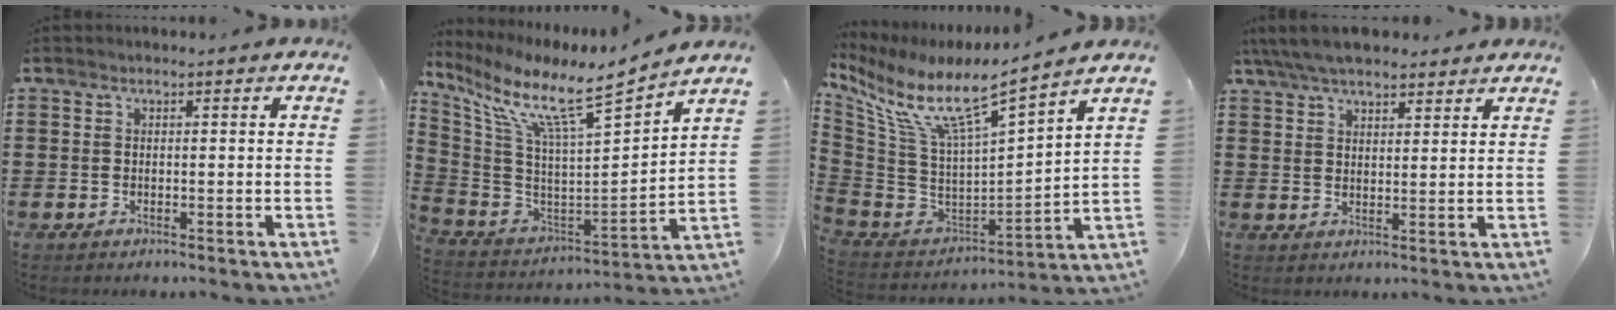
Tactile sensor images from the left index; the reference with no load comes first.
{"total": 9.5, "force": [7.4, 0.8, 6.0], "torque": [-0.148, -0.060, 0.116]}
{"total": 8.6, "force": [6.1, 0.8, 6.0], "torque": [-0.142, -0.059, 0.098]}
{"total": 6.3, "force": [5.5, 1.5, 2.6], "torque": [-0.065, -0.007, 0.103]}